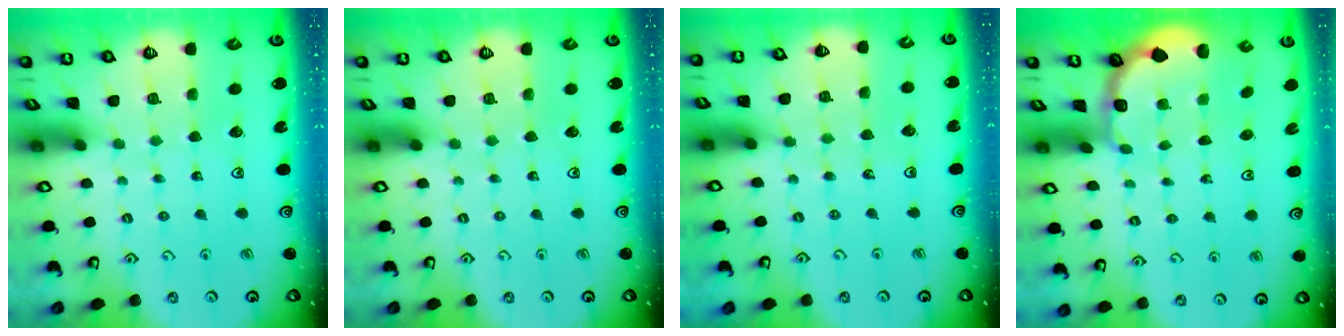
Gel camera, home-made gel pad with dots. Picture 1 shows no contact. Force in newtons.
{"total": 0.0}
{"total": 5.5, "press": 5.3, "slide": 1.5}
{"total": 1.9, "press": 1.8, "slide": 0.7}